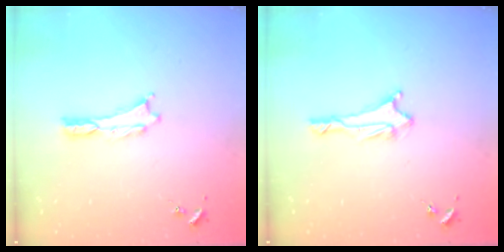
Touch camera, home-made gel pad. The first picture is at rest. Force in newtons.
{"total": 1.7, "press": 1.6, "slide": 0.6}